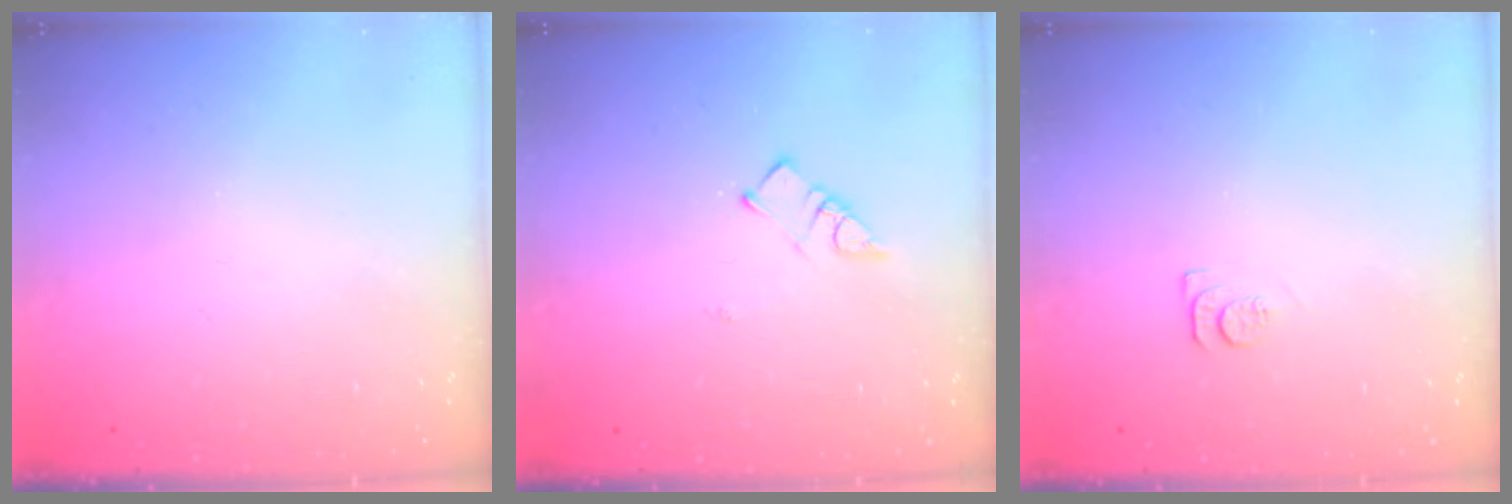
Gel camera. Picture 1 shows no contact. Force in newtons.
{"total": 3.7, "press": 3.7, "slide": 0.2}
{"total": 4.3, "press": 4.3, "slide": 0.7}